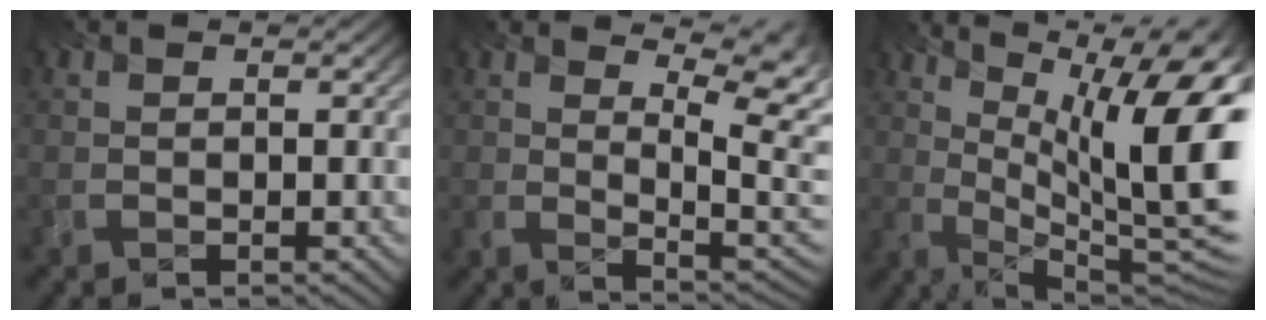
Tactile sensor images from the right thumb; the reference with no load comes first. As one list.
[{"total": 8.4, "force": [4.8, 2.7, 6.4], "torque": [-0.123, 0.001, 0.061]}, {"total": 15.2, "force": [4.9, 6.0, 13.1], "torque": [-0.195, 0.008, 0.080]}]